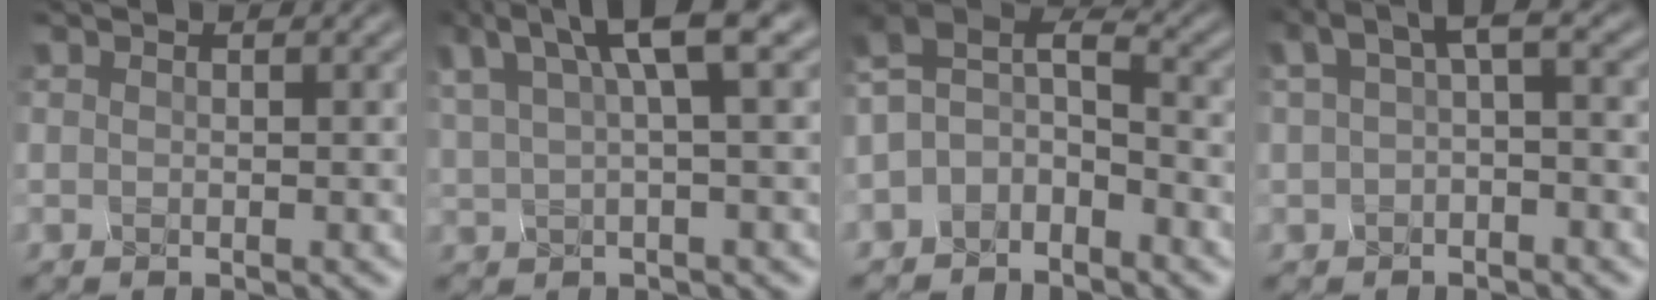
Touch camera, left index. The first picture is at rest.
{"total": 4.9, "force": [3.3, 0.3, 3.7], "torque": [-0.053, 0.021, 0.064]}
{"total": 4.1, "force": [-2.7, 2.1, 2.3], "torque": [-0.050, 0.014, -0.051]}
{"total": 1.8, "force": [0.2, 0.1, 1.8], "torque": [-0.041, 0.011, 0.013]}